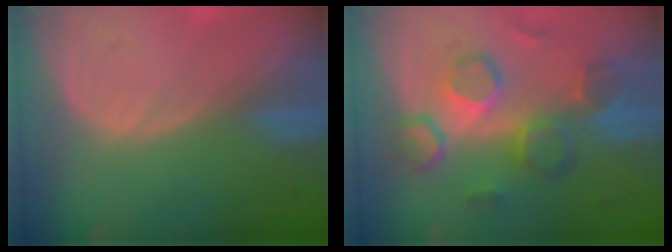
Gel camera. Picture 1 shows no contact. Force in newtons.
{"total": 9.1, "press": 8.6, "slide": 3.0}